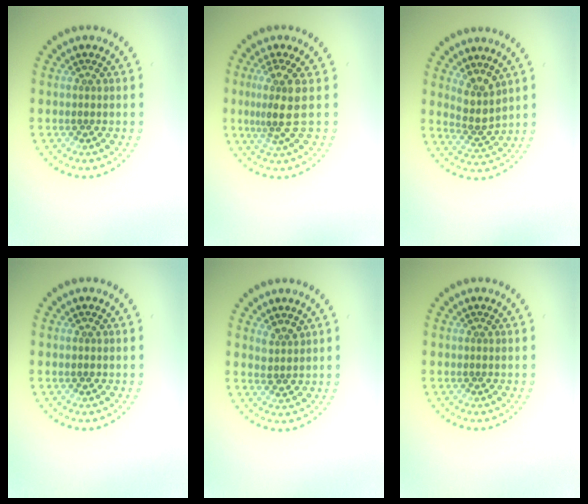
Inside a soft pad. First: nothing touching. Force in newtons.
{"total": 3.1, "press": 2.3, "slide": 2.1}
{"total": 2.8, "press": 2.1, "slide": 1.9}
{"total": 0.6, "press": 0.6, "slide": 0.2}
{"total": 1.4, "press": 1.3, "slide": 0.5}
{"total": 0.0}